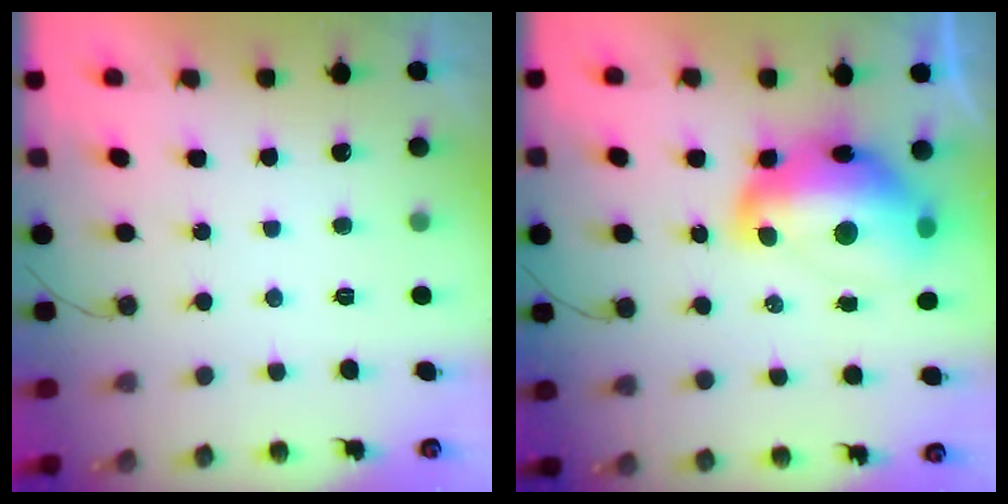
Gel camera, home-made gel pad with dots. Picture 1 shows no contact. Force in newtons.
{"total": 17.0, "press": 16.9, "slide": 1.3}